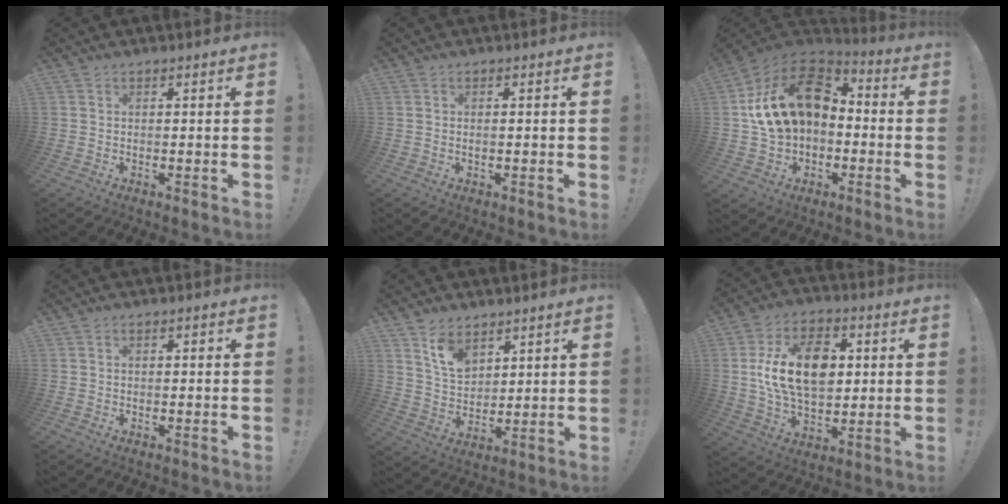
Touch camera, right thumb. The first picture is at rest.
{"total": 0.9, "force": [-0.1, 0.3, 0.8], "torque": [-0.017, 0.002, -0.002]}
{"total": 20.3, "force": [4.6, 13.7, 14.3], "torque": [-0.236, -0.005, 0.090]}
{"total": 0.8, "force": [-0.7, 0.3, 0.3], "torque": [-0.004, 0.002, -0.011]}
{"total": 9.5, "force": [6.4, 5.7, 4.2], "torque": [-0.073, -0.035, 0.123]}
{"total": 19.0, "force": [3.0, 12.8, 13.7], "torque": [-0.222, 0.000, 0.053]}